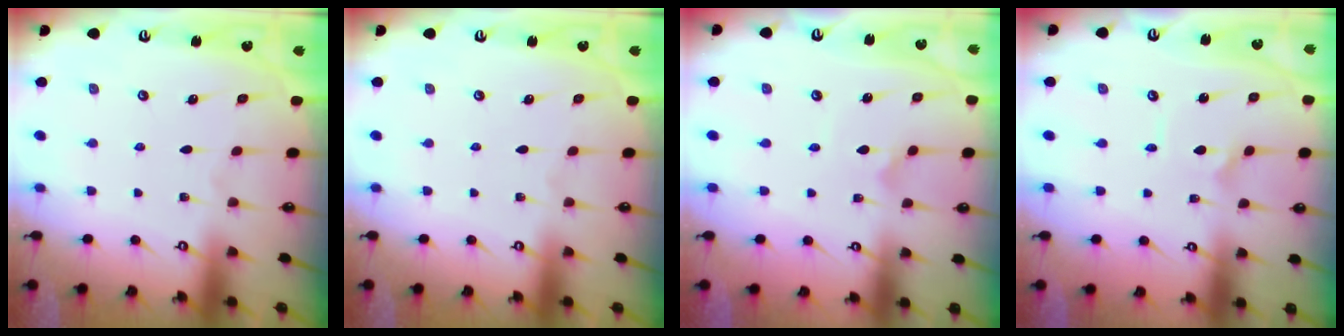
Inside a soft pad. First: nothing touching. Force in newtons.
{"total": 0.0}
{"total": 2.5, "press": 2.5, "slide": 0.3}
{"total": 1.7, "press": 1.7, "slide": 0.3}